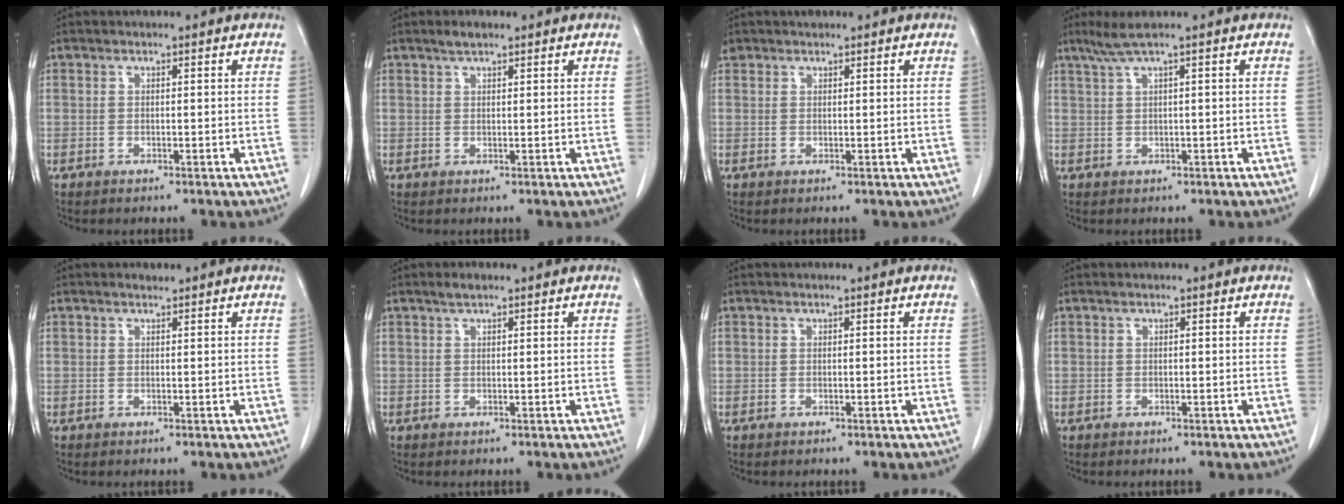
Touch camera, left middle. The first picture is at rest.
{"total": 1.8, "force": [1.4, 0.5, 1.0], "torque": [-0.025, 0.006, 0.026]}
{"total": 1.4, "force": [1.1, 0.8, 0.1], "torque": [-0.006, 0.012, 0.020]}
{"total": 2.8, "force": [1.7, -0.5, 2.1], "torque": [-0.058, 0.013, 0.040]}
{"total": 0.6, "force": [0.6, 0.1, 0.1], "torque": [-0.012, -0.001, 0.011]}
{"total": 1.4, "force": [1.1, 0.3, 0.8], "torque": [-0.021, 0.005, 0.021]}
{"total": 0.0}
{"total": 0.0}